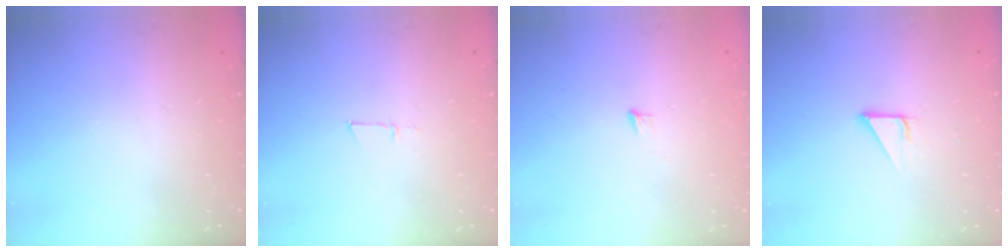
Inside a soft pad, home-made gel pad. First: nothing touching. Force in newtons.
{"total": 3.9, "press": 3.8, "slide": 0.9}
{"total": 3.9, "press": 3.8, "slide": 0.9}
{"total": 2.8, "press": 2.8, "slide": 0.2}